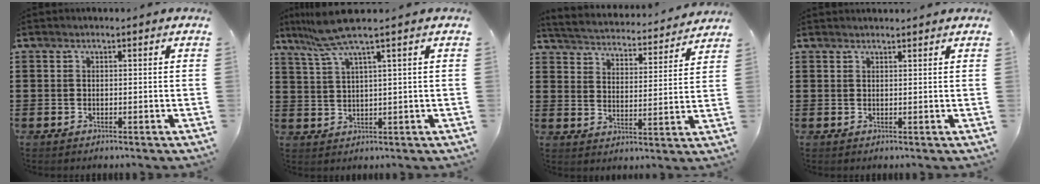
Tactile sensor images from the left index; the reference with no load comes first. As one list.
[{"total": 6.0, "force": [3.9, -0.3, 4.5], "torque": [-0.101, -0.005, 0.068]}, {"total": 3.5, "force": [3.5, 0.0, 0.0], "torque": [-0.023, -0.033, 0.052]}, {"total": 0.9, "force": [0.9, -0.1, 0.1], "torque": [-0.004, -0.002, 0.017]}]